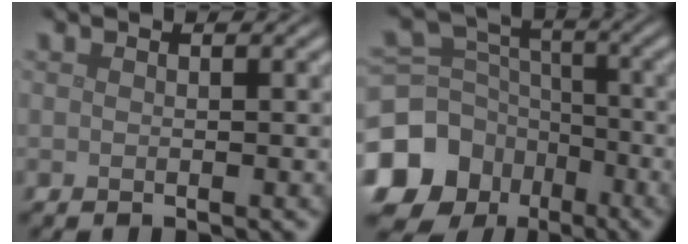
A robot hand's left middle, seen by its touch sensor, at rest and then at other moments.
{"total": 15.6, "force": [-8.4, 12.2, 4.6], "torque": [-0.136, -0.057, -0.150]}